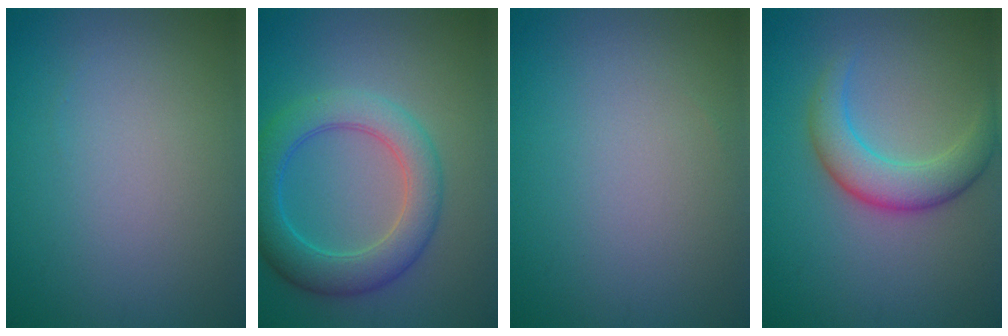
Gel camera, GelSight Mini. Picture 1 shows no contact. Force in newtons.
{"total": 5.7, "press": 5.7, "slide": 0.1}
{"total": 0.0}
{"total": 4.3, "press": 4.3, "slide": 0.1}